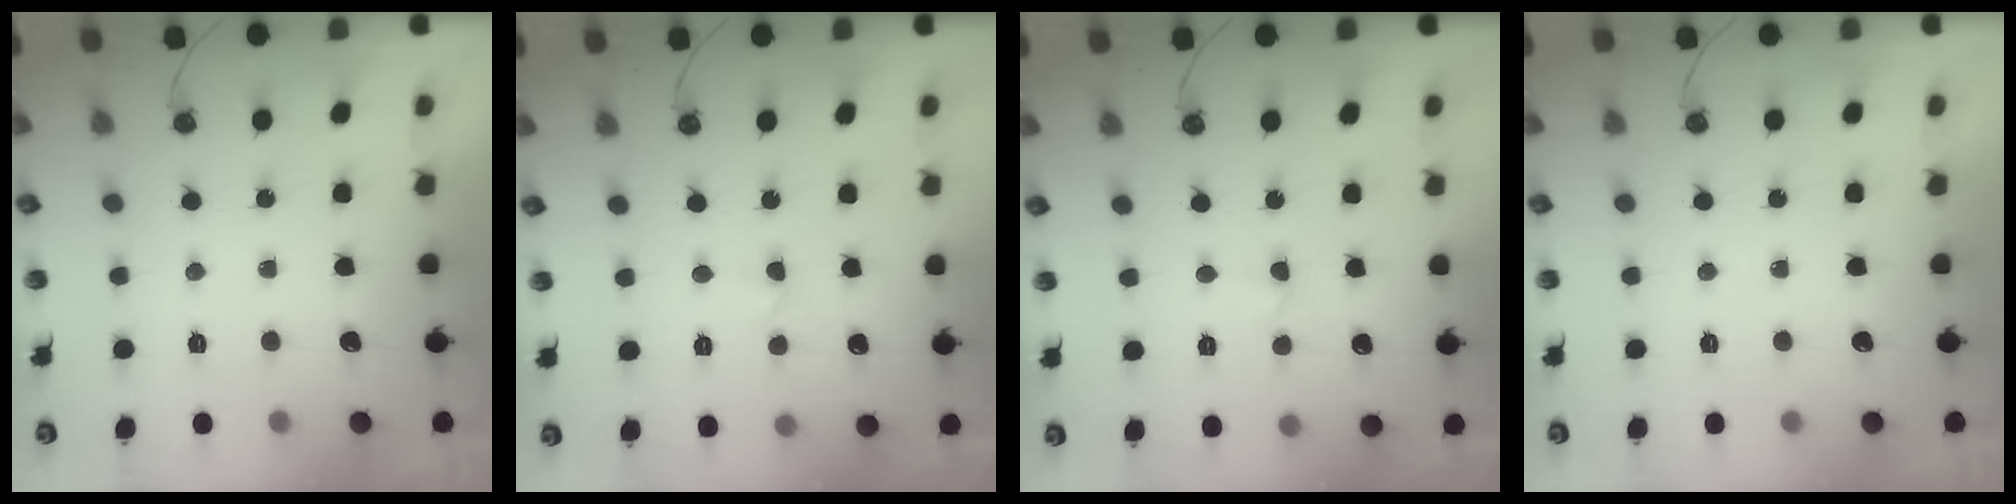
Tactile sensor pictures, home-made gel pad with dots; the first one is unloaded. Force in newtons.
{"total": 2.4, "press": 2.4, "slide": 0.4}
{"total": 2.4, "press": 2.4, "slide": 0.4}
{"total": 0.0}